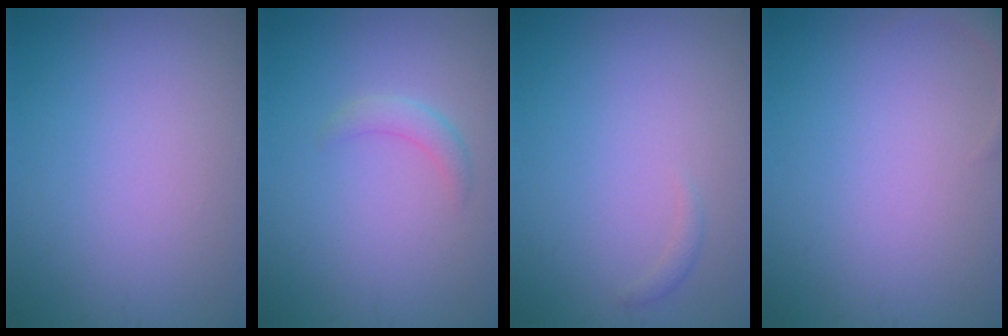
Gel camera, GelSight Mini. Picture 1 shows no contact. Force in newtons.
{"total": 1.6, "press": 1.6, "slide": 0.1}
{"total": 0.6, "press": 0.6, "slide": 0.0}
{"total": 1.7, "press": 1.7, "slide": 0.2}